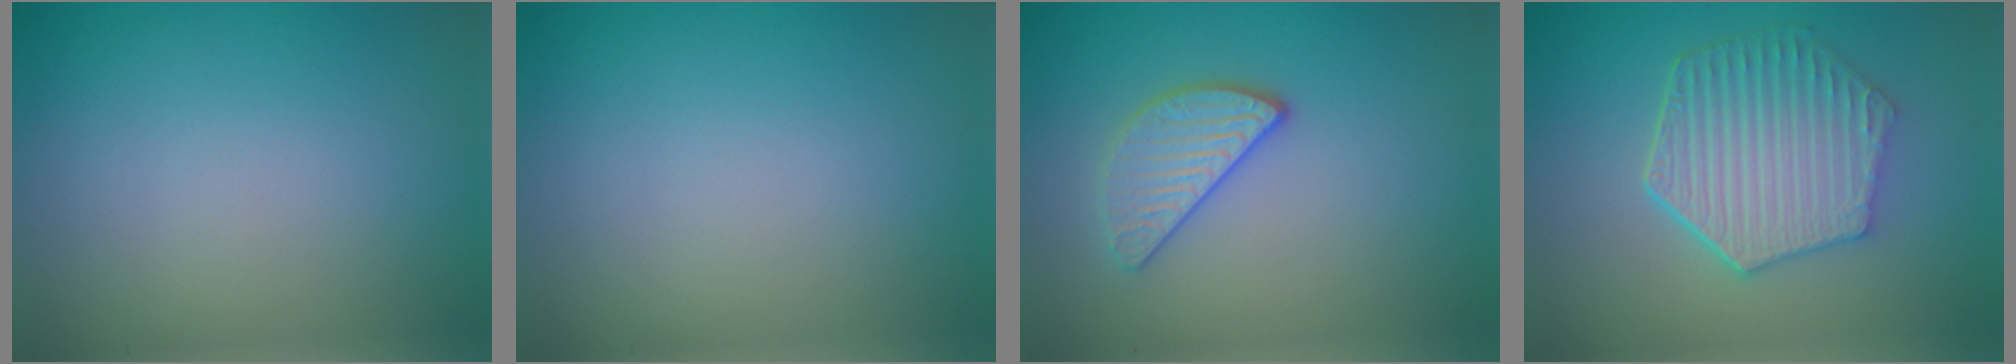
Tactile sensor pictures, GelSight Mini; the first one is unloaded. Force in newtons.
{"total": 0.0}
{"total": 2.8, "press": 2.6, "slide": 0.9}
{"total": 6.5, "press": 4.9, "slide": 4.3}